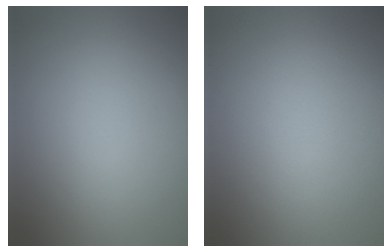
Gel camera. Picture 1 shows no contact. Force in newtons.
{"total": 0.0}